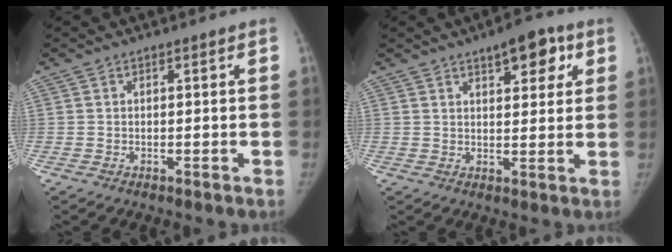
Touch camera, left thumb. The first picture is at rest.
{"total": 7.8, "force": [4.2, 3.5, 5.5], "torque": [-0.043, -0.013, 0.052]}